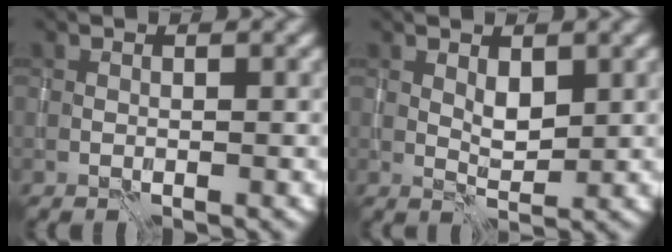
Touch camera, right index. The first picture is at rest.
{"total": 1.7, "force": [0.7, 0.8, 1.3], "torque": [-0.024, -0.004, 0.016]}